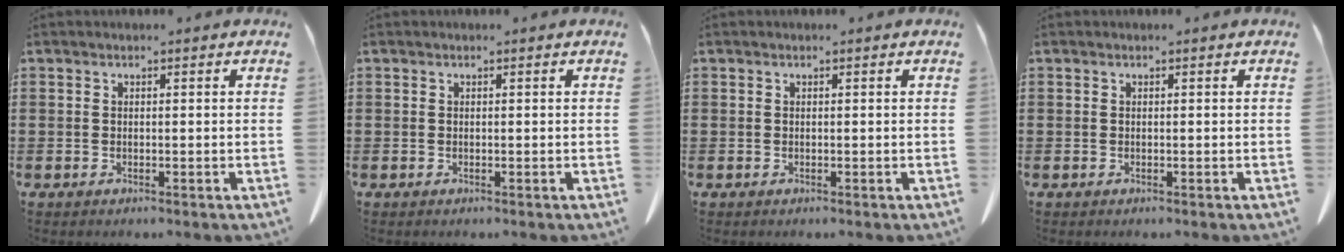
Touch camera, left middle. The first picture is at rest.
{"total": 0.0}
{"total": 0.0}
{"total": 0.0}